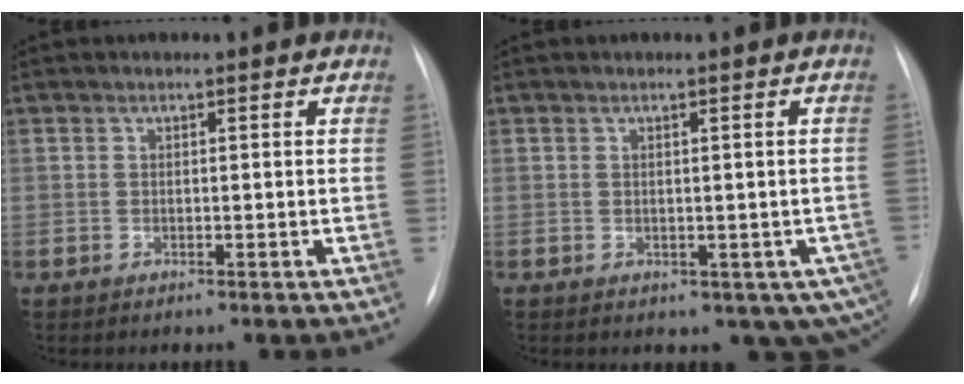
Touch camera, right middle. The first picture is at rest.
{"total": 6.0, "force": [-2.0, 3.5, 4.4], "torque": [-0.031, 0.002, -0.015]}